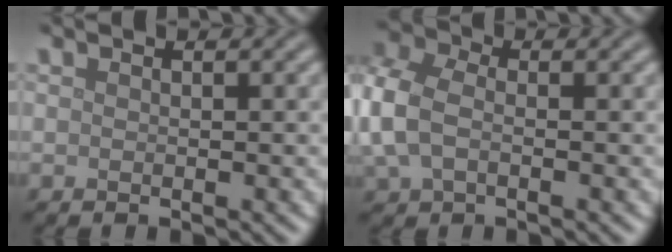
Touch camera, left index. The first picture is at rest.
{"total": 5.9, "force": [-0.1, 4.2, 4.1], "torque": [-0.124, 0.005, -0.014]}